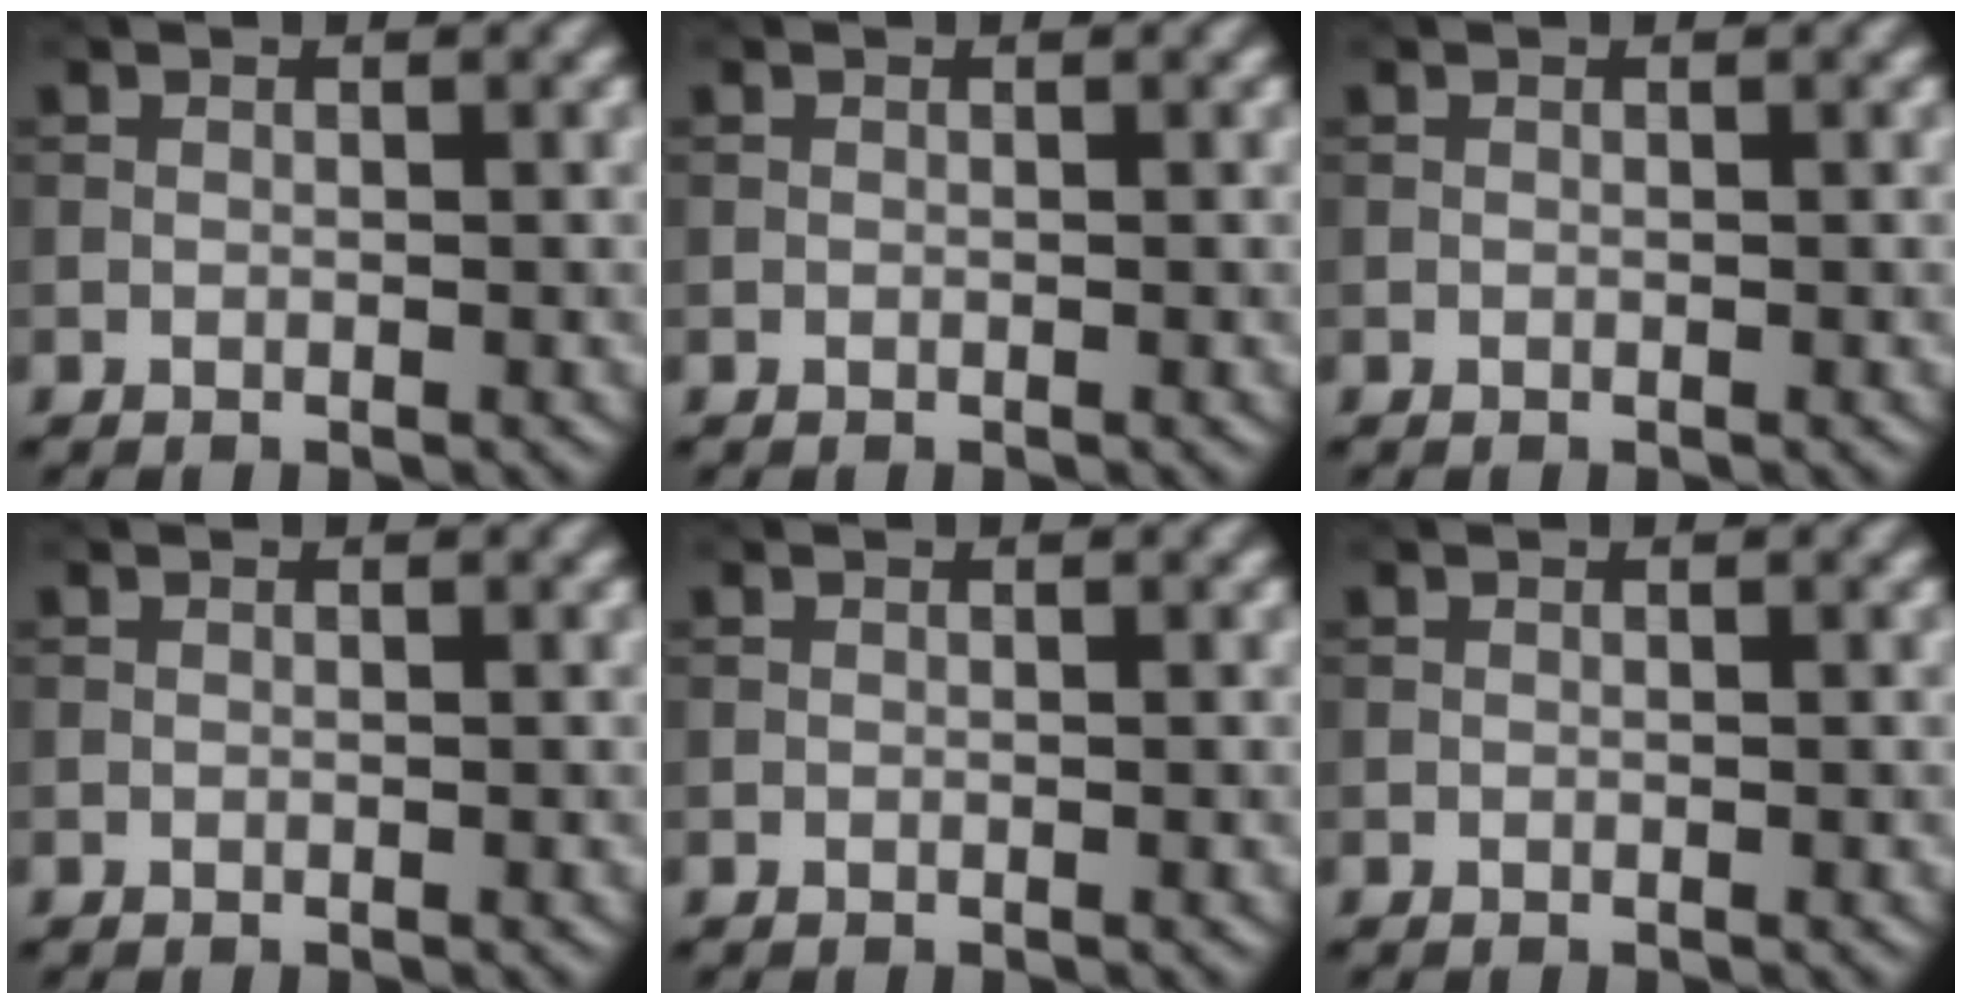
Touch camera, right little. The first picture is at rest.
{"total": 0.0}
{"total": 0.0}
{"total": 0.0}
{"total": 0.0}
{"total": 0.0}